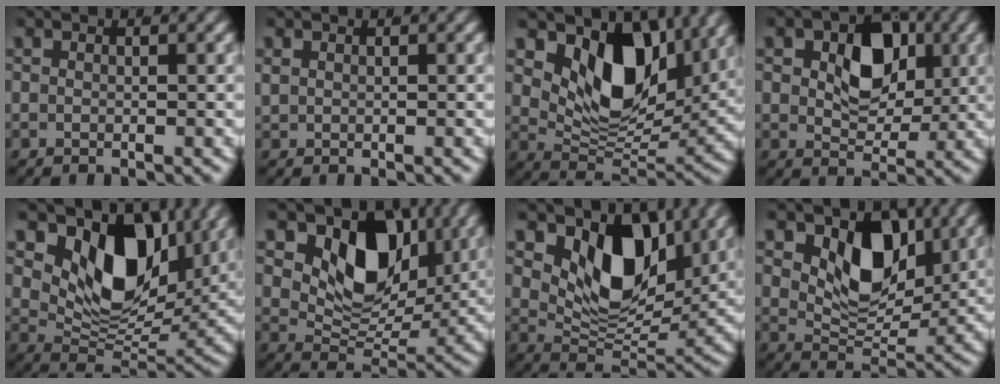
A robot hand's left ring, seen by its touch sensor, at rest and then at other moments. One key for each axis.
{"total": 0.6, "fx": 0.4, "fy": 0.3, "fz": 0.3, "tx": -0.011, "ty": -0.003, "tz": 0.016}
{"total": 11.3, "fx": 4.0, "fy": 6.9, "fz": 8.0, "tx": -0.141, "ty": -0.013, "tz": 0.069}
{"total": 6.3, "fx": 1.6, "fy": 4.5, "fz": 4.0, "tx": -0.072, "ty": -0.025, "tz": 0.043}
{"total": 13.2, "fx": 4.4, "fy": 8.4, "fz": 9.2, "tx": -0.153, "ty": -0.011, "tz": 0.070}
{"total": 10.1, "fx": 3.3, "fy": 7.1, "fz": 6.5, "tx": -0.115, "ty": -0.019, "tz": 0.060}
{"total": 10.0, "fx": 3.6, "fy": 6.1, "fz": 7.1, "tx": -0.126, "ty": -0.015, "tz": 0.065}
{"total": 6.2, "fx": 2.4, "fy": 3.9, "fz": 4.1, "tx": -0.068, "ty": -0.023, "tz": 0.050}